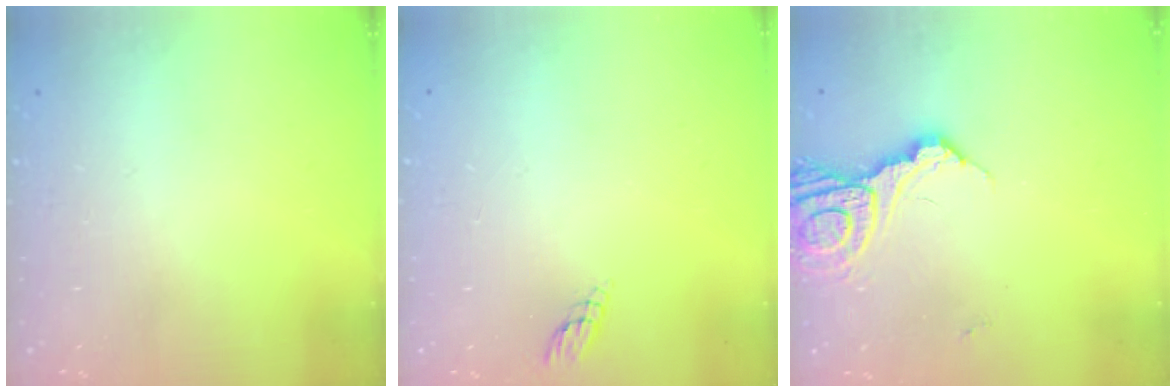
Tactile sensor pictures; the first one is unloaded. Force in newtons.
{"total": 2.9, "press": 2.9, "slide": 0.3}
{"total": 11.2, "press": 11.1, "slide": 1.2}